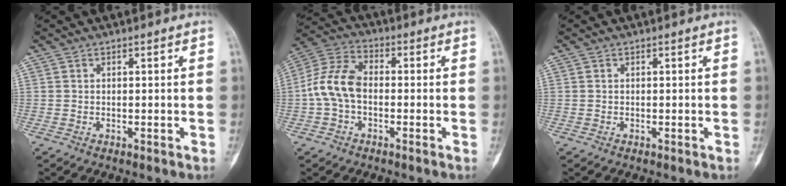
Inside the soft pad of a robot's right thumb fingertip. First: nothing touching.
{"total": 9.3, "force": [-1.2, 5.7, 7.2], "torque": [-0.147, 0.029, -0.037]}
{"total": 0.0}